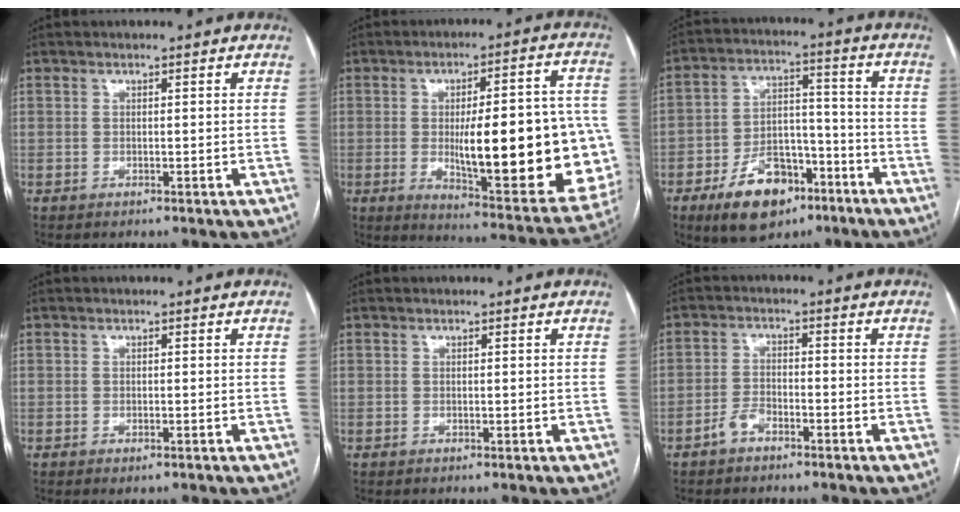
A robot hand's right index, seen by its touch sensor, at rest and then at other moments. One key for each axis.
{"total": 26.2, "fx": -3.1, "fy": 6.0, "fz": 25.3, "tx": -0.269, "ty": 0.010, "tz": -0.023}
{"total": 13.0, "fx": -7.7, "fy": 7.1, "fz": 7.7, "tx": -0.129, "ty": 0.017, "tz": -0.123}
{"total": 0.9, "fx": -0.5, "fy": 0.2, "fz": 0.6, "tx": -0.009, "ty": -0.002, "tz": -0.004}
{"total": 0.0}
{"total": 2.9, "fx": -2.1, "fy": 1.3, "fz": 1.5, "tx": -0.029, "ty": 0.005, "tz": -0.040}